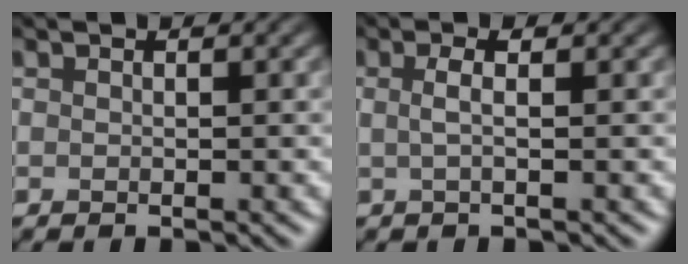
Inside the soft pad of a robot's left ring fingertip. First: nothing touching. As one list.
[{"total": 1.8, "force": [0.3, 0.5, 1.7], "torque": [-0.031, 0.005, 0.000]}]